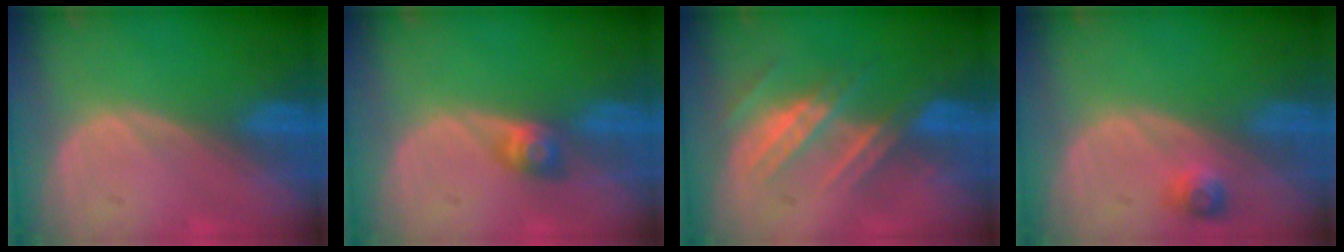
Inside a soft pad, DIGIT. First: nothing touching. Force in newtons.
{"total": 2.8, "press": 2.5, "slide": 1.3}
{"total": 7.2, "press": 6.6, "slide": 2.9}
{"total": 2.2, "press": 2.2, "slide": 0.4}